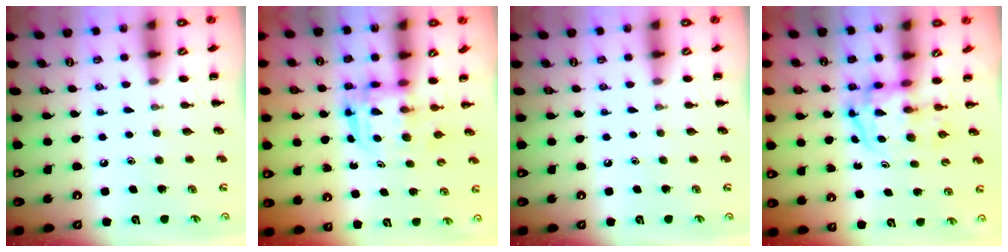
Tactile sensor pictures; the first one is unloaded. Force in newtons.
{"total": 3.1, "press": 3.1, "slide": 0.2}
{"total": 0.0}
{"total": 3.8, "press": 3.7, "slide": 0.6}